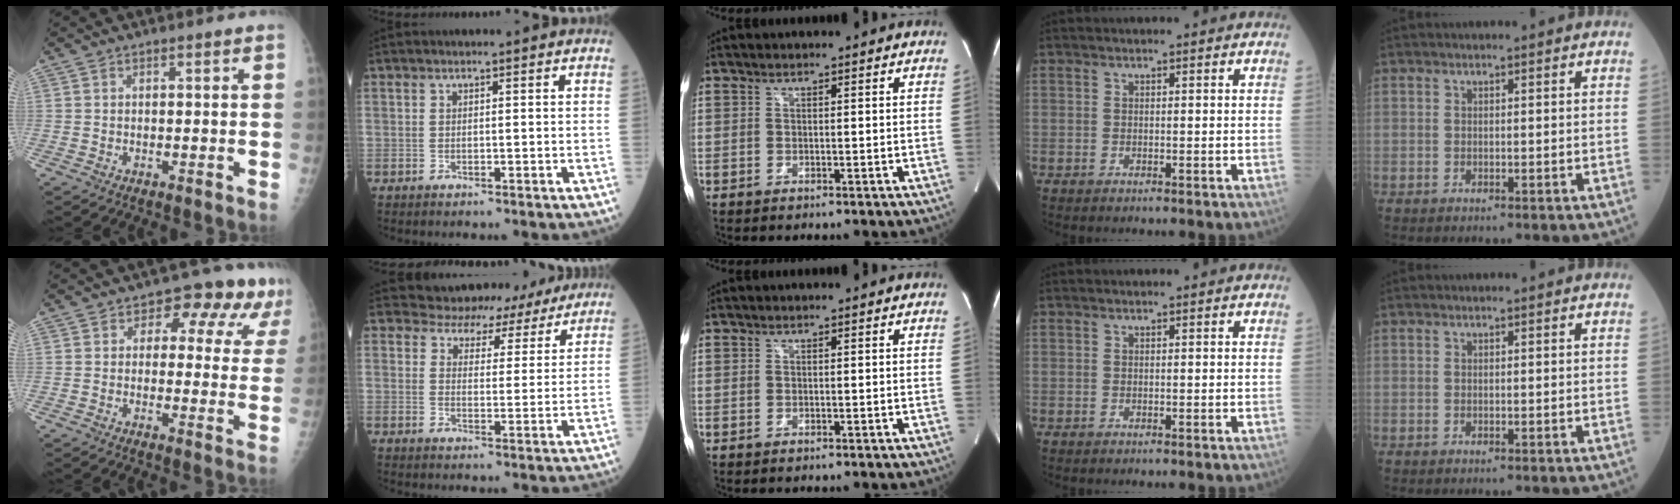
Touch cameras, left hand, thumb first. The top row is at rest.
{"thumb": {"total": 10.2, "force": [5.6, 6.4, 5.7], "torque": [-0.013, -0.016, 0.049]}, "index": {"total": 10.4, "force": [9.9, 3.3, 0.0], "torque": [0.022, 0.002, 0.110]}}